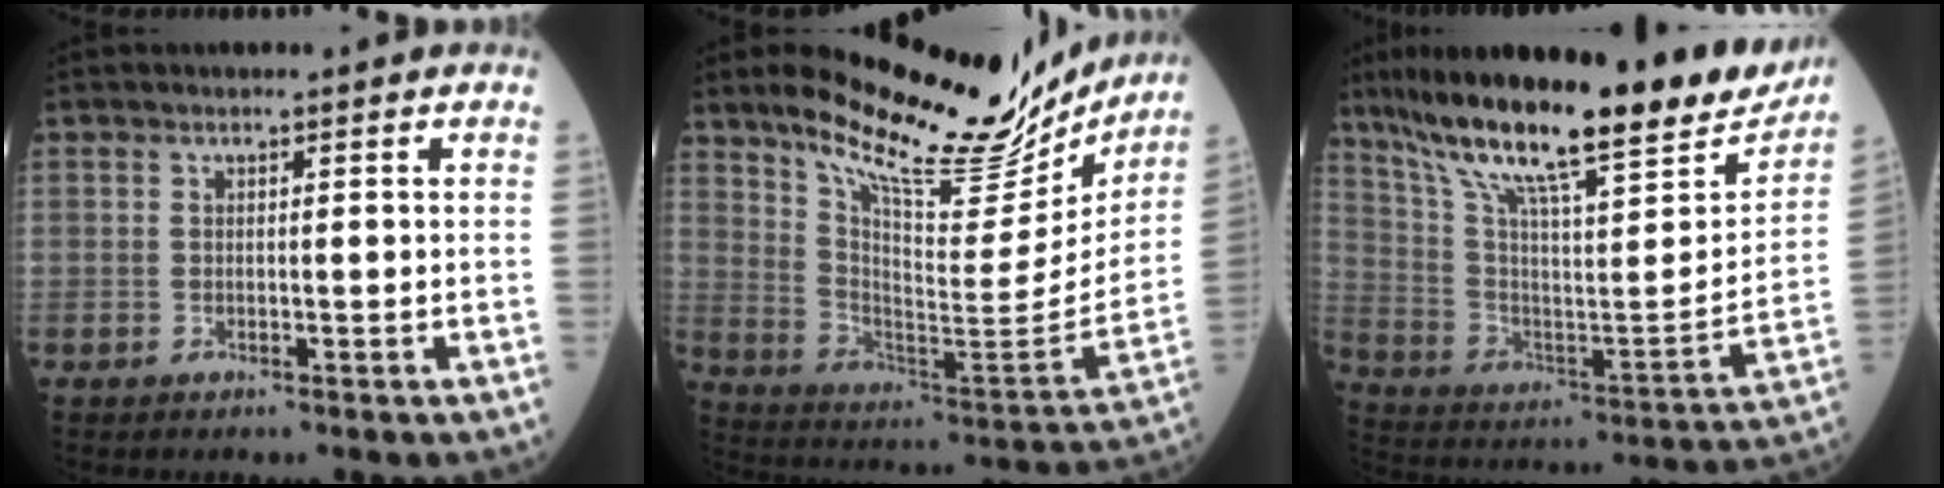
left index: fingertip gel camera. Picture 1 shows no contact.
{"total": 23.2, "force": [19.7, 5.8, 10.8], "torque": [-0.172, -0.035, 0.290]}
{"total": 29.6, "force": [23.5, 4.3, 17.6], "torque": [-0.299, -0.025, 0.347]}